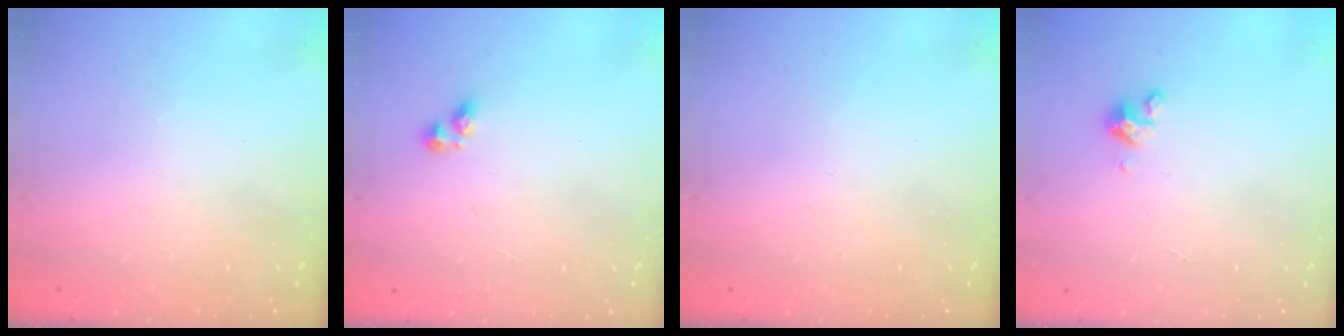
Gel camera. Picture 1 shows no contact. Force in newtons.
{"total": 2.9, "press": 2.9, "slide": 0.4}
{"total": 0.0}
{"total": 1.7, "press": 1.7, "slide": 0.3}